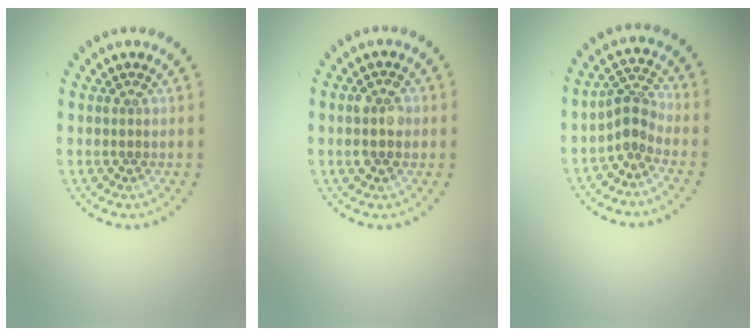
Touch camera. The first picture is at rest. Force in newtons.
{"total": 2.6, "press": 2.6, "slide": 0.2}
{"total": 2.4, "press": 1.8, "slide": 1.7}